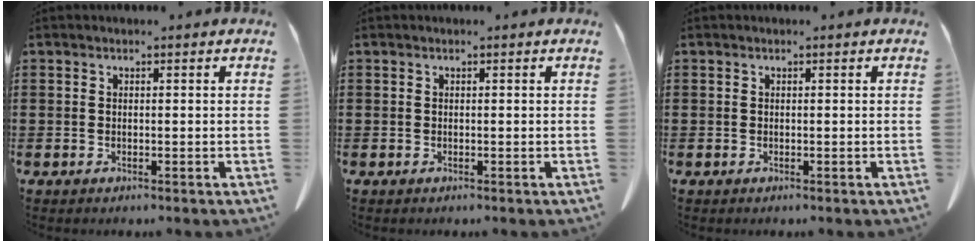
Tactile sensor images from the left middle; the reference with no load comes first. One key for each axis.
{"total": 0.0}
{"total": 0.0}